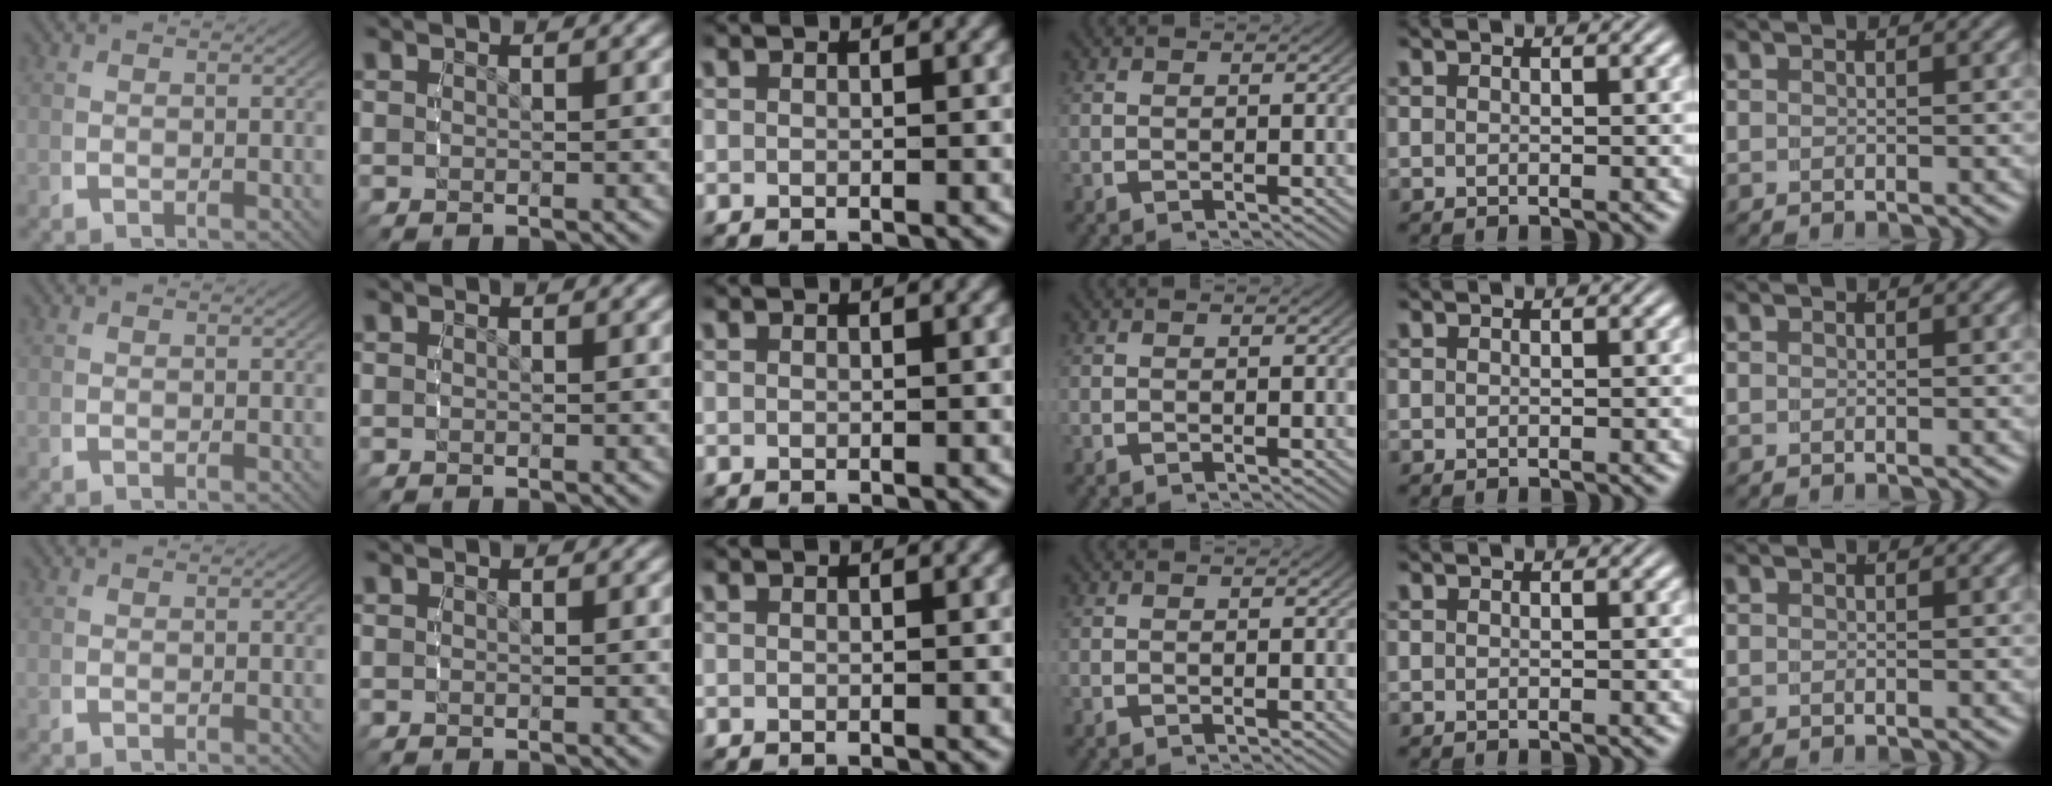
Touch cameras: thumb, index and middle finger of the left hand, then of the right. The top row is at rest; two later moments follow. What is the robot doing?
{"motion": "reach", "object": "pencil case"}